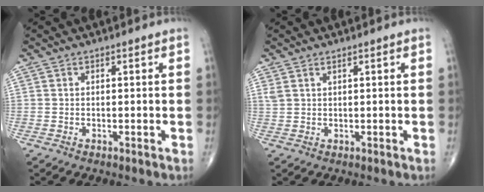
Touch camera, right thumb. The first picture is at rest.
{"total": 1.4, "force": [1.0, 0.5, 0.9], "torque": [-0.022, 0.004, 0.026]}